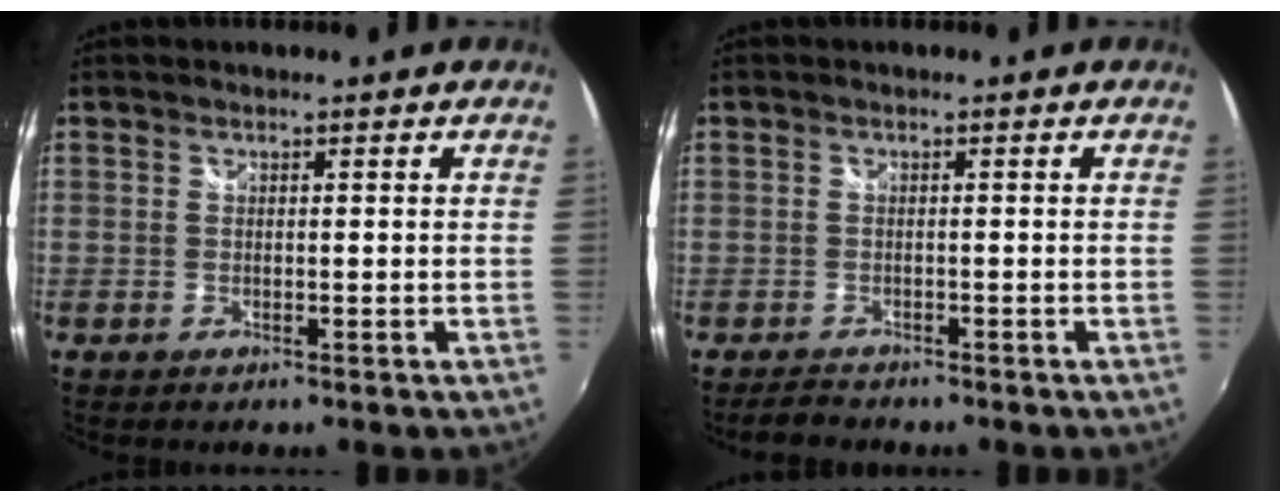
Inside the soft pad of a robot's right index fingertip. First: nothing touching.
{"total": 2.3, "force": [-2.0, 1.2, 0.2], "torque": [-0.012, 0.000, -0.038]}